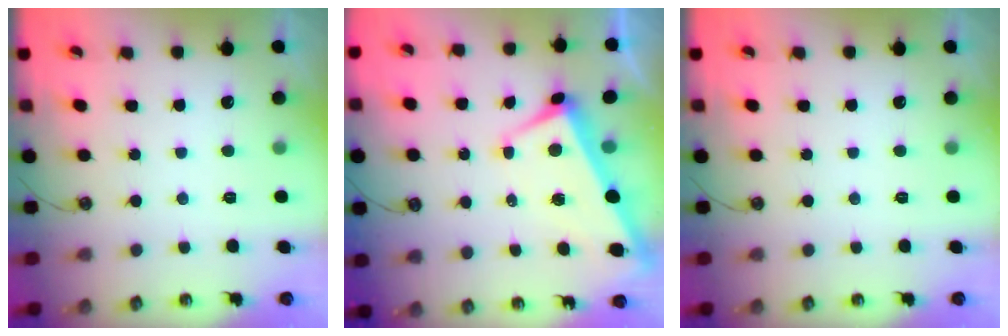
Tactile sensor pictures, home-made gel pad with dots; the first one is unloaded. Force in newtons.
{"total": 1.6, "press": 1.2, "slide": 0.9}
{"total": 0.0}